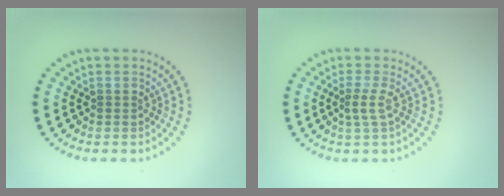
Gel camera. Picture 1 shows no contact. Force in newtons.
{"total": 1.5, "press": 1.1, "slide": 1.0}